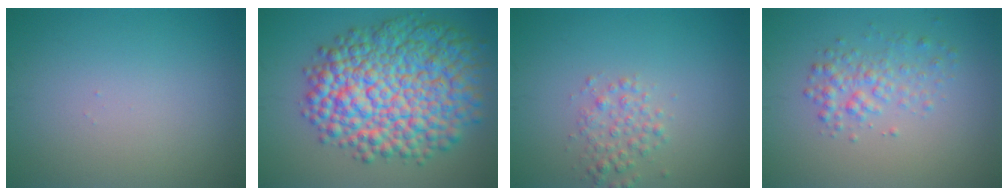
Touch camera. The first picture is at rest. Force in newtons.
{"total": 12.9, "press": 12.8, "slide": 0.3}
{"total": 2.1, "press": 2.1, "slide": 0.0}
{"total": 2.5, "press": 2.5, "slide": 0.1}